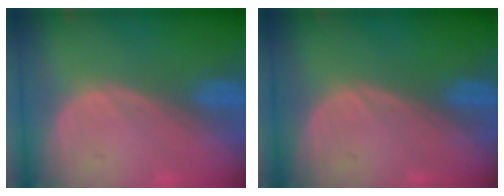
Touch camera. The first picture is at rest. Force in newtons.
{"total": 0.0}